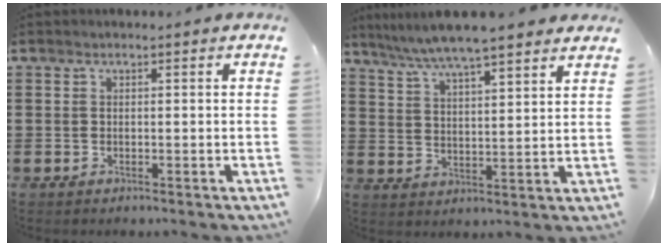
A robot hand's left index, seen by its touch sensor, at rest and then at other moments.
{"total": 6.4, "force": [5.9, 0.0, 2.6], "torque": [-0.073, -0.023, 0.102]}